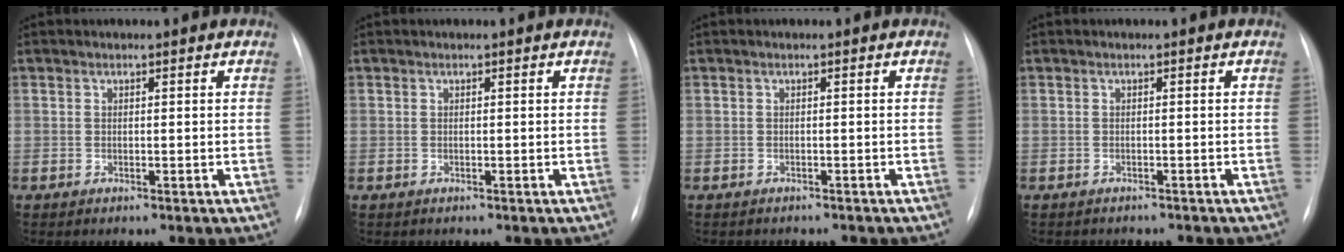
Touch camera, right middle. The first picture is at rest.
{"total": 0.0}
{"total": 2.8, "force": [-2.6, 0.8, 0.8], "torque": [-0.011, -0.003, -0.028]}
{"total": 3.5, "force": [-3.2, 1.0, 0.9], "torque": [-0.007, -0.002, -0.036]}